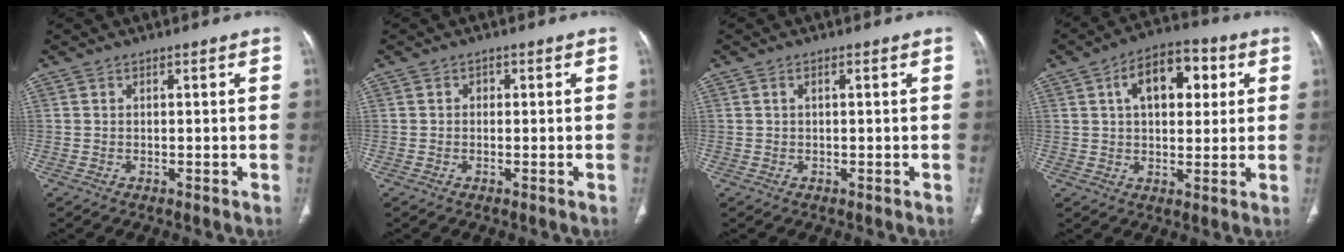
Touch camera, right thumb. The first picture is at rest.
{"total": 0.8, "force": [0.0, 0.7, 0.4], "torque": [0.001, 0.003, -0.004]}
{"total": 0.8, "force": [0.2, 0.3, 0.7], "torque": [-0.017, 0.004, 0.003]}
{"total": 12.4, "force": [3.8, 7.1, 9.4], "torque": [-0.113, 0.011, 0.053]}